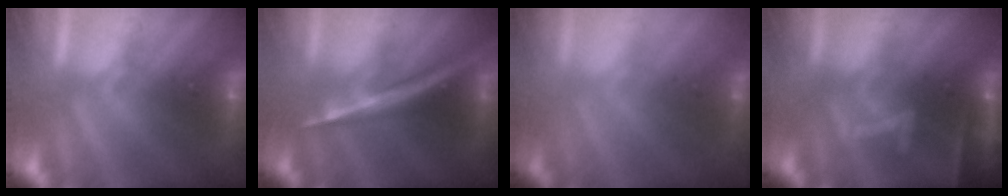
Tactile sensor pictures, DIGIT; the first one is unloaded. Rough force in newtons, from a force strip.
{"total": 2.6}
{"total": 1.7}
{"total": 8.1}